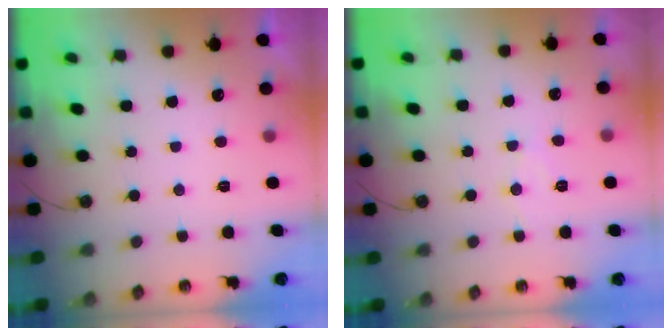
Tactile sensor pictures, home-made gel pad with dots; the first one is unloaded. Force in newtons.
{"total": 6.4, "press": 6.4, "slide": 0.1}